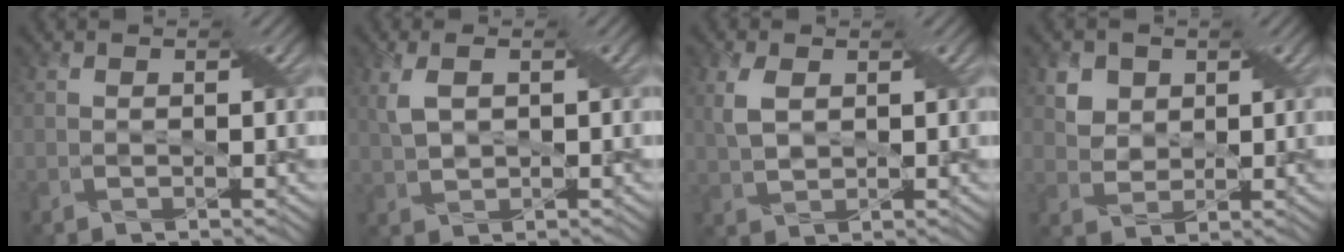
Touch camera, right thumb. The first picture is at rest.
{"total": 3.7, "force": [1.2, 1.9, 3.0], "torque": [-0.080, 0.009, 0.026]}
{"total": 3.7, "force": [1.3, 2.3, 2.6], "torque": [-0.071, 0.006, 0.028]}
{"total": 4.0, "force": [2.1, 3.2, 1.4], "torque": [-0.051, -0.011, 0.052]}